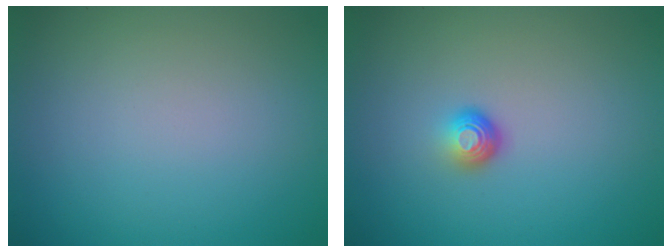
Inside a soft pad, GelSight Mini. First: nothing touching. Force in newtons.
{"total": 1.8, "press": 1.1, "slide": 1.4}